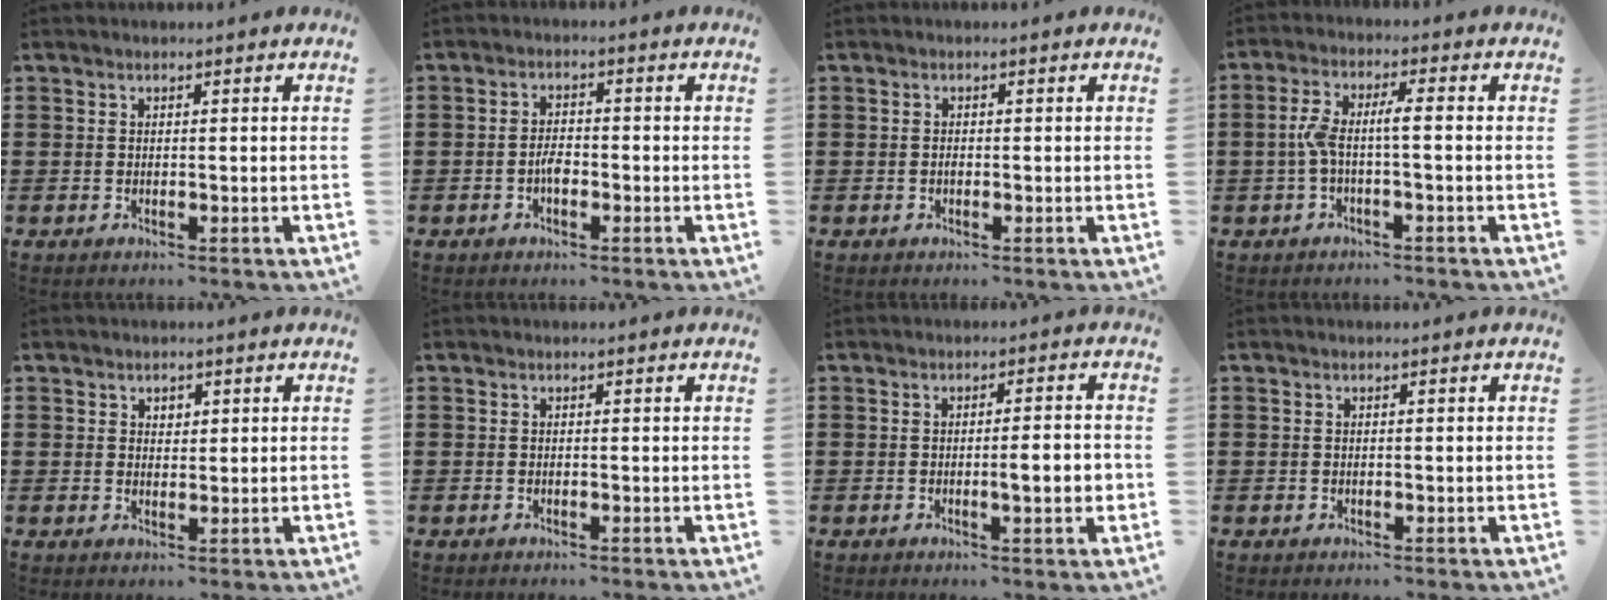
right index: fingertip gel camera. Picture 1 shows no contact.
{"total": 2.6, "force": [-1.0, 1.1, 2.1], "torque": [-0.047, 0.000, -0.021]}
{"total": 0.6, "force": [-0.3, 0.2, 0.4], "torque": [-0.010, -0.003, -0.005]}
{"total": 4.7, "force": [-0.8, 0.9, 4.6], "torque": [-0.105, -0.003, -0.026]}
{"total": 1.5, "force": [0.8, 1.1, 0.6], "torque": [-0.015, 0.006, 0.015]}
{"total": 0.0}
{"total": 4.4, "force": [-0.6, 0.5, 4.3], "torque": [-0.066, -0.007, -0.014]}
{"total": 0.0}